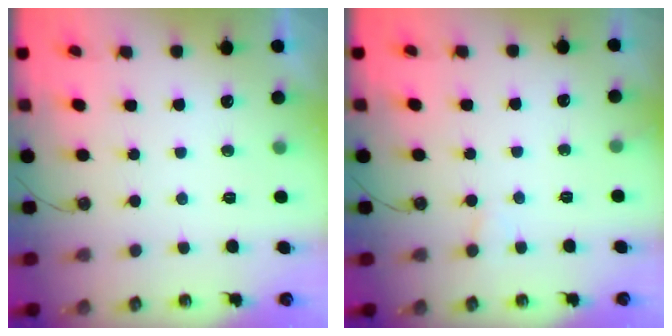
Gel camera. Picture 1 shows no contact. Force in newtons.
{"total": 5.1, "press": 5.0, "slide": 0.5}